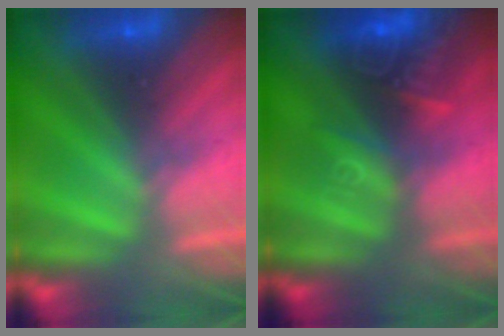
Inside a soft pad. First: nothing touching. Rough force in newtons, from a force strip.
{"total": 2.8}